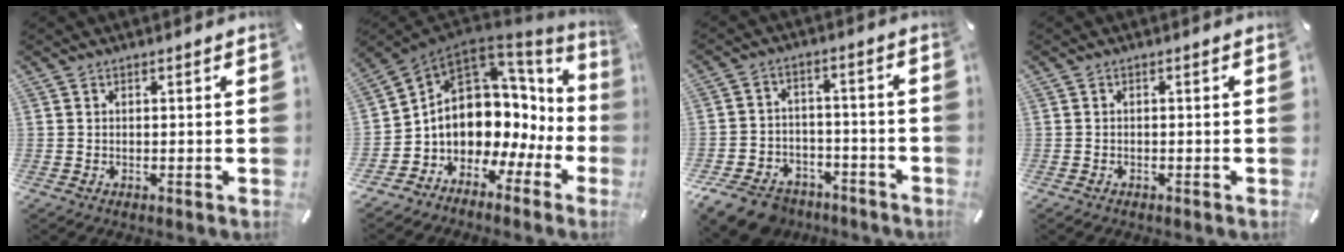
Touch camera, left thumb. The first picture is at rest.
{"total": 11.6, "force": [1.2, 9.5, 6.5], "torque": [-0.115, -0.048, 0.024]}
{"total": 10.2, "force": [-7.6, 5.8, 3.5], "torque": [-0.065, 0.051, -0.141]}
{"total": 0.6, "force": [-0.5, 0.3, 0.2], "torque": [-0.002, 0.002, -0.012]}